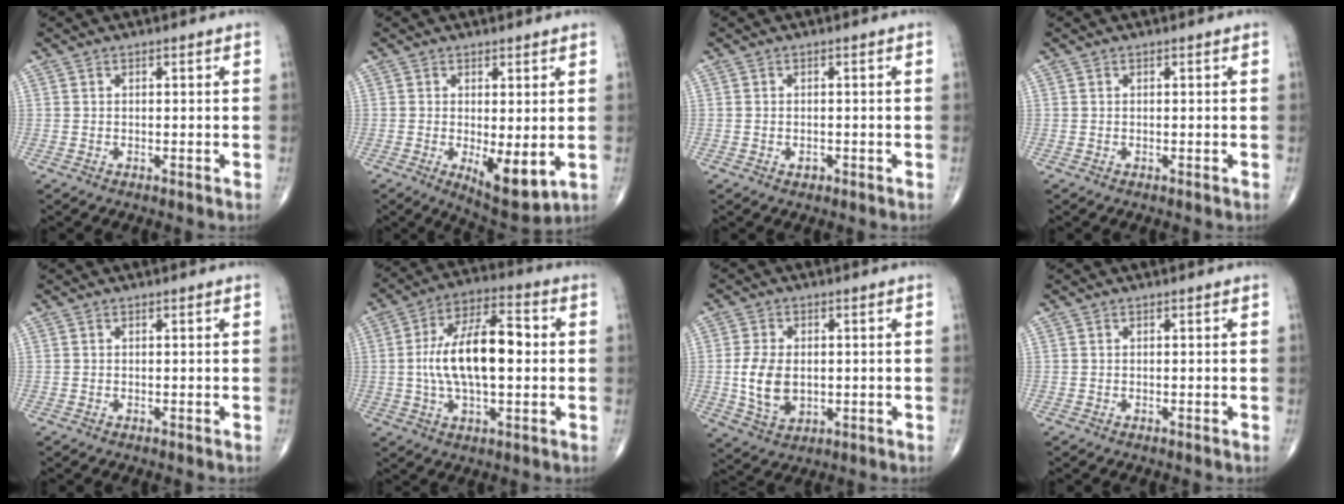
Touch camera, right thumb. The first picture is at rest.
{"total": 7.9, "force": [-1.2, 3.0, 7.2], "torque": [-0.104, -0.025, -0.009]}
{"total": 1.1, "force": [-0.5, 0.8, 0.6], "torque": [-0.008, 0.002, -0.005]}
{"total": 0.0}
{"total": 0.0}
{"total": 16.3, "force": [0.4, 7.3, 14.6], "torque": [-0.256, 0.024, 0.001]}
{"total": 8.6, "force": [-0.3, 5.6, 6.5], "torque": [-0.117, -0.007, 0.002]}
{"total": 0.0}